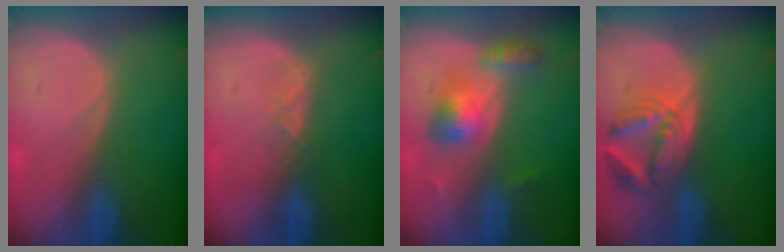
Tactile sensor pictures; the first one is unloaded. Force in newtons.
{"total": 2.0, "press": 1.9, "slide": 0.7}
{"total": 5.6, "press": 5.3, "slide": 1.6}
{"total": 6.4, "press": 6.4, "slide": 0.9}